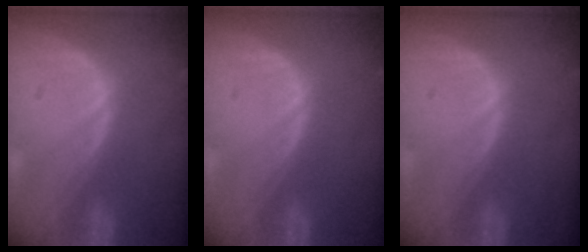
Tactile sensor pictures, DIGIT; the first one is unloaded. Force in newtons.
{"total": 0.0}
{"total": 0.0}